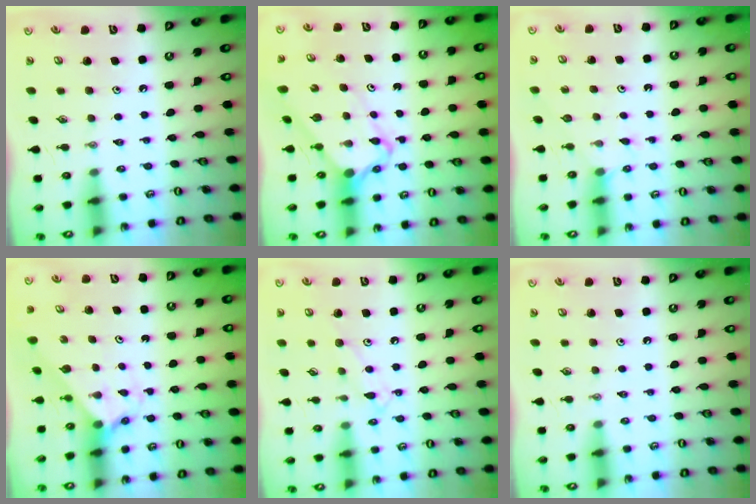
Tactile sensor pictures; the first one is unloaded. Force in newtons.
{"total": 4.8, "press": 4.8, "slide": 0.5}
{"total": 3.0, "press": 2.9, "slide": 0.4}
{"total": 1.9, "press": 1.9, "slide": 0.1}
{"total": 8.1, "press": 8.1, "slide": 0.6}
{"total": 0.0}